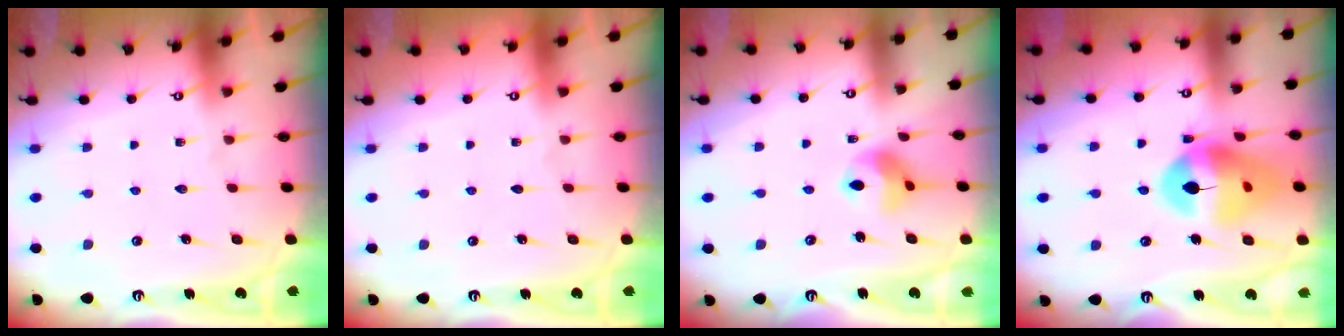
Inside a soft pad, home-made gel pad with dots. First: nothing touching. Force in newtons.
{"total": 0.0}
{"total": 9.0, "press": 8.9, "slide": 1.0}
{"total": 17.1, "press": 17.0, "slide": 1.9}